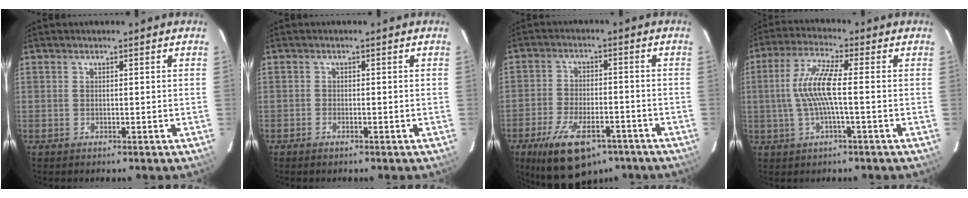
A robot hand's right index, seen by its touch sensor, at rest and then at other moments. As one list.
[{"total": 1.0, "force": [-0.8, 0.5, 0.3], "torque": [-0.008, 0.001, -0.017]}, {"total": 15.1, "force": [-9.7, 6.9, 9.4], "torque": [-0.190, -0.022, -0.158]}, {"total": 8.6, "force": [-0.5, 0.9, 8.6], "torque": [-0.178, 0.006, -0.008]}]